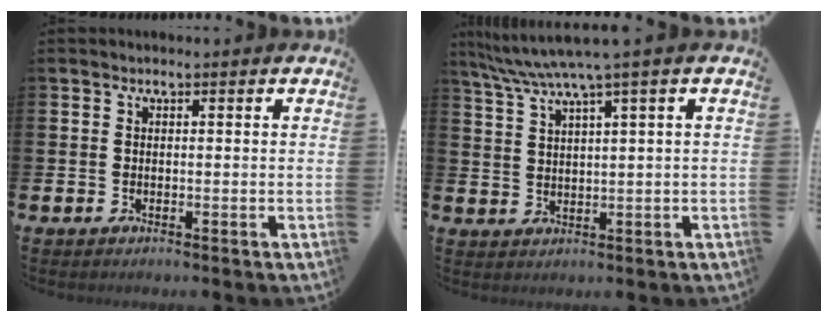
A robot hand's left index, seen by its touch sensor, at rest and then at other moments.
{"total": 5.2, "force": [3.6, -0.1, 3.7], "torque": [-0.088, -0.005, 0.062]}